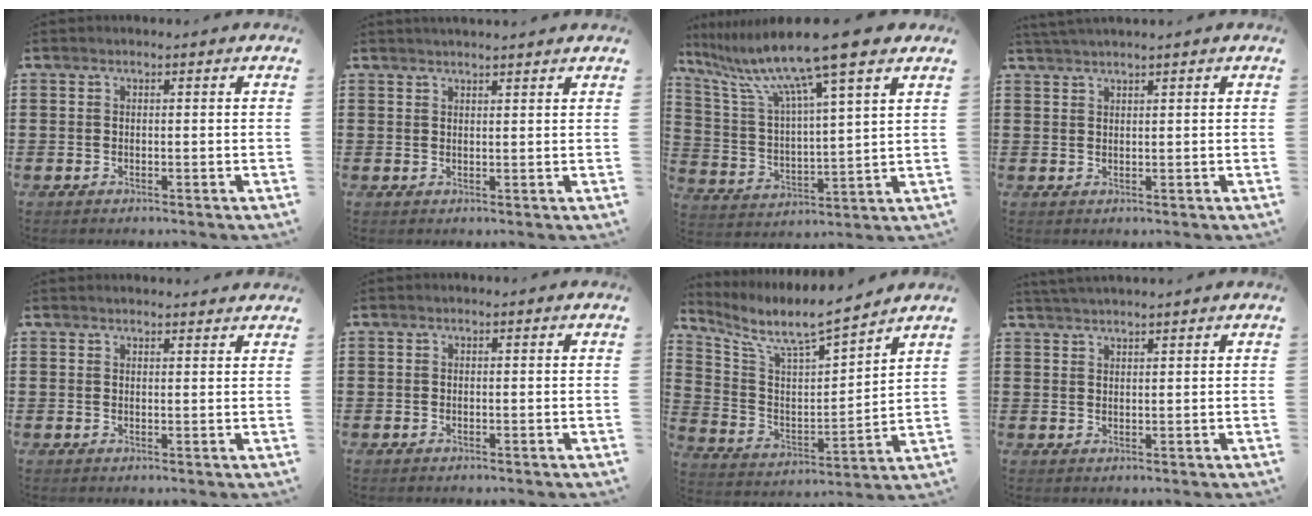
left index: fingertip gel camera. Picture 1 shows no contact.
{"total": 1.6, "force": [1.5, -0.2, 0.4], "torque": [-0.009, 0.001, 0.030]}
{"total": 12.1, "force": [9.4, -0.4, 7.7], "torque": [-0.183, -0.048, 0.151]}
{"total": 1.6, "force": [1.5, -0.4, 0.6], "torque": [-0.013, -0.001, 0.029]}
{"total": 1.5, "force": [1.5, 0.0, 0.1], "torque": [-0.005, 0.001, 0.030]}
{"total": 0.0}
{"total": 6.8, "force": [6.0, 0.9, 3.0], "torque": [-0.089, -0.047, 0.097]}
{"total": 2.0, "force": [1.9, -0.4, 0.3], "torque": [-0.010, -0.001, 0.038]}